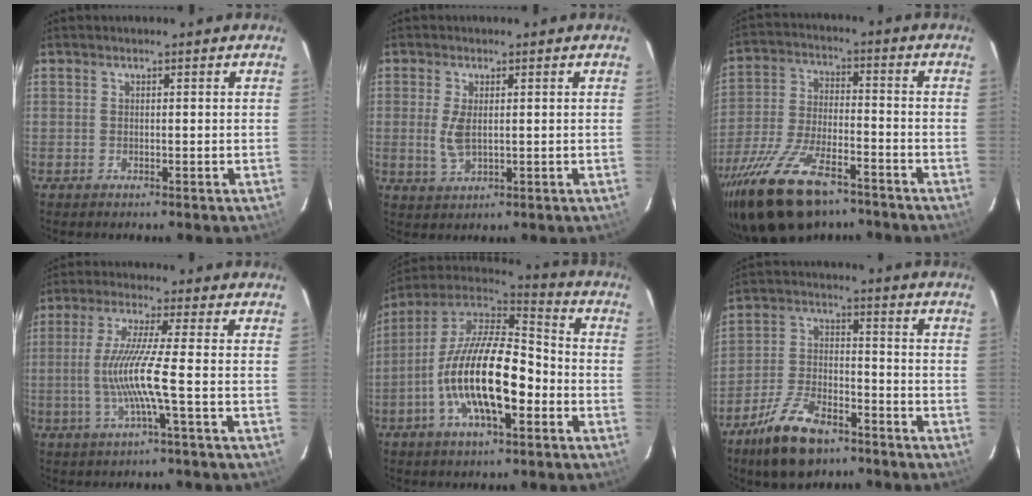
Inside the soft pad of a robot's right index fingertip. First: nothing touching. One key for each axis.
{"total": 4.4, "fx": 0.2, "fy": 2.1, "fz": 3.8, "tx": -0.084, "ty": -0.005, "tz": 0.007}
{"total": 19.6, "fx": -13.9, "fy": 7.9, "fz": 11.3, "tx": -0.241, "ty": -0.032, "tz": -0.243}
{"total": 9.2, "fx": -2.0, "fy": -1.5, "fz": 8.8, "tx": -0.182, "ty": -0.009, "tz": -0.035}
{"total": 19.8, "fx": -5.8, "fy": 7.6, "fz": 17.3, "tx": -0.333, "ty": -0.007, "tz": -0.115}
{"total": 13.4, "fx": -9.3, "fy": 6.0, "fz": 7.5, "tx": -0.167, "ty": -0.005, "tz": -0.164}